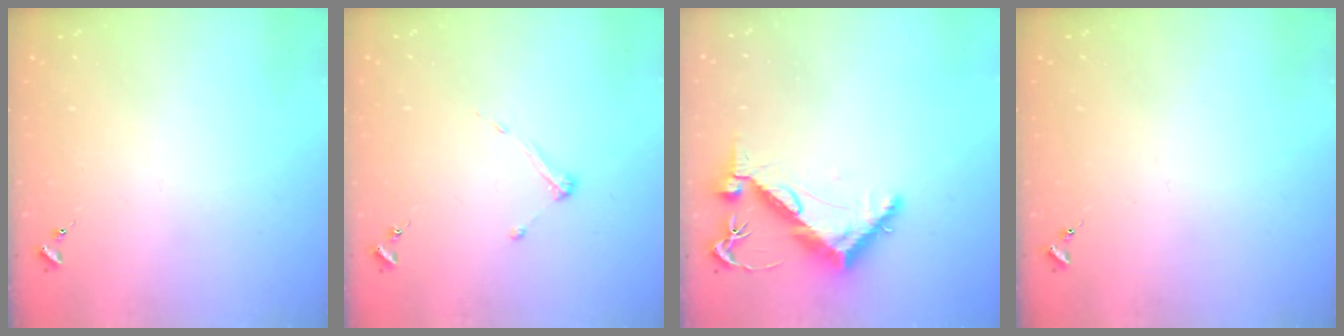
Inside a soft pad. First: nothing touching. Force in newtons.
{"total": 3.2, "press": 3.2, "slide": 0.4}
{"total": 11.0, "press": 10.9, "slide": 1.1}
{"total": 0.0}